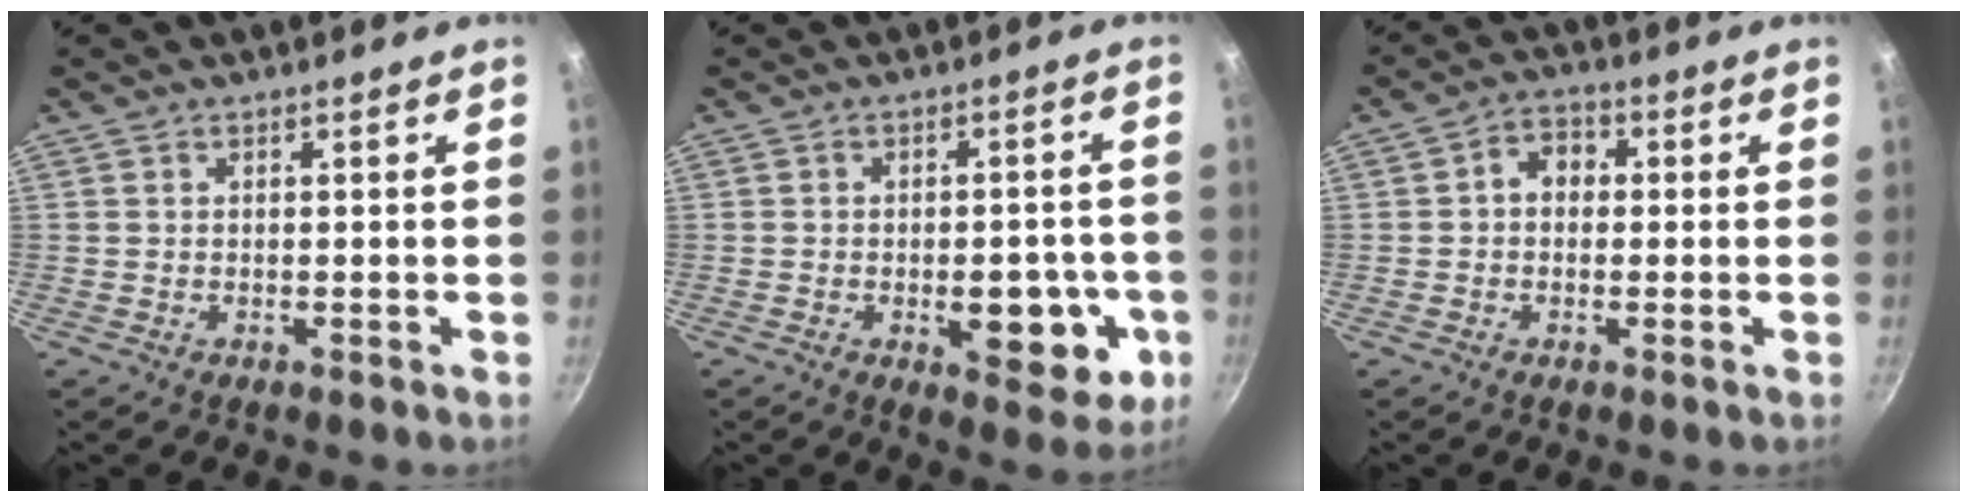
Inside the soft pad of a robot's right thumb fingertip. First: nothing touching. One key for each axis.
{"total": 11.5, "fx": -3.1, "fy": 5.8, "fz": 9.5, "tx": -0.085, "ty": 0.009, "tz": -0.035}
{"total": 4.8, "fx": 0.3, "fy": 3.9, "fz": 2.9, "tx": -0.021, "ty": 0.012, "tz": -0.006}